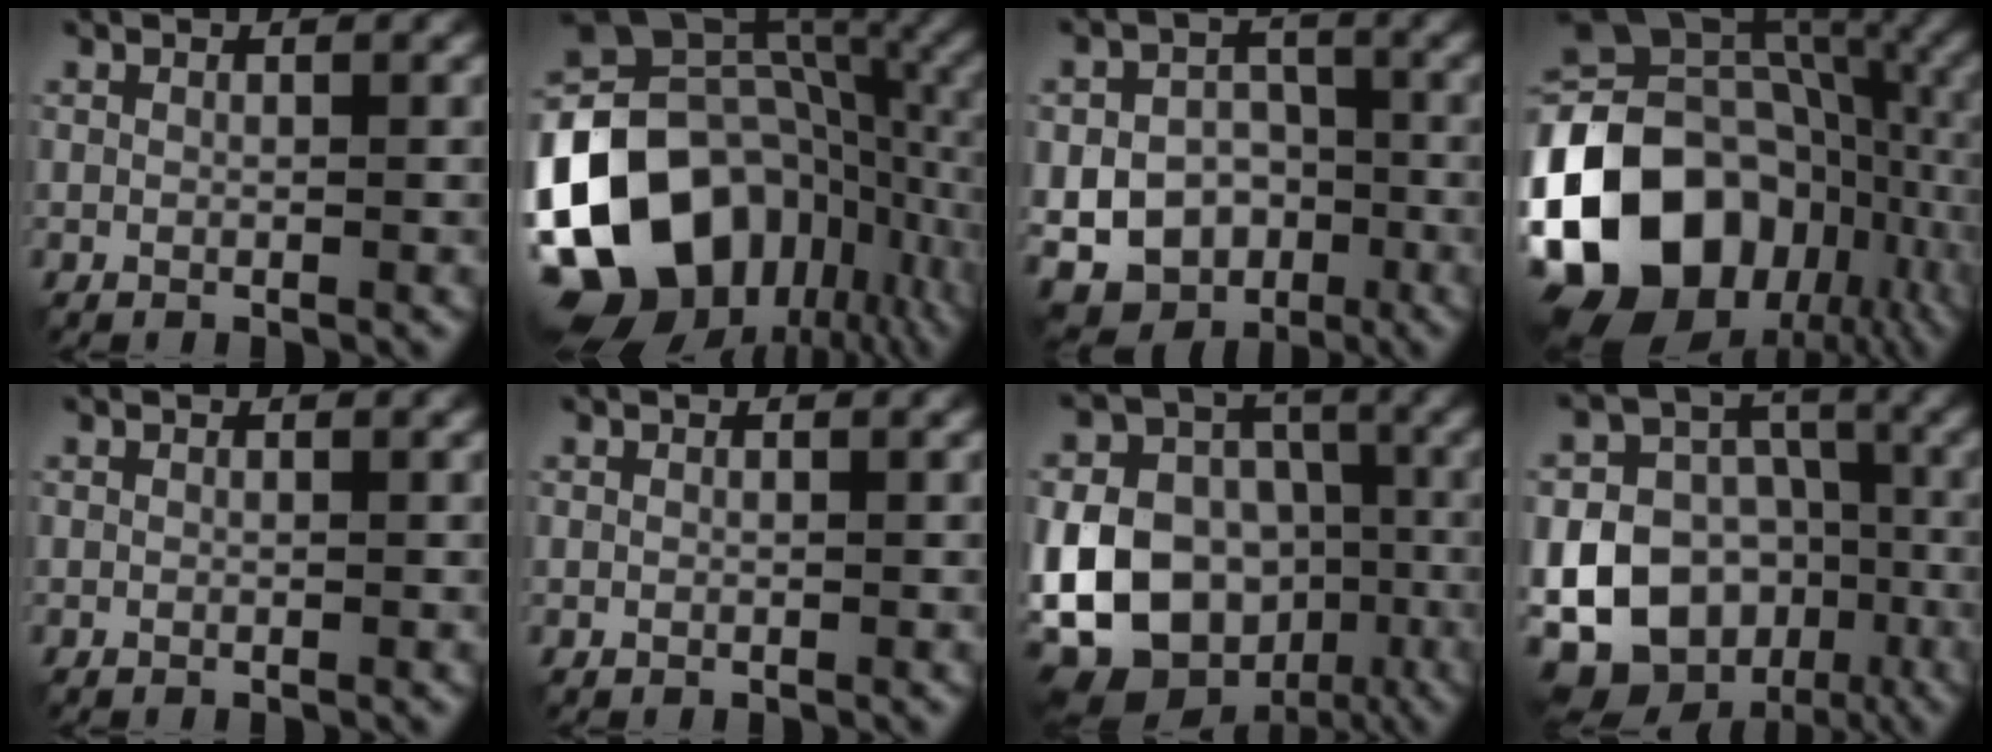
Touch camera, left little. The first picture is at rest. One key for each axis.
{"total": 19.0, "fx": -6.4, "fy": 13.7, "fz": 11.5, "tx": -0.244, "ty": -0.013, "tz": -0.109}
{"total": 11.1, "fx": -3.9, "fy": 9.3, "fz": 4.6, "tx": -0.052, "ty": -0.024, "tz": -0.080}
{"total": 20.7, "fx": -5.8, "fy": 16.2, "fz": 11.5, "tx": -0.245, "ty": -0.014, "tz": -0.097}
{"total": 0.0}
{"total": 0.0}
{"total": 16.6, "fx": -4.9, "fy": 13.0, "fz": 9.1, "tx": -0.188, "ty": -0.017, "tz": -0.096}
{"total": 17.6, "fx": -6.0, "fy": 14.6, "fz": 7.6, "tx": -0.158, "ty": -0.025, "tz": -0.108}